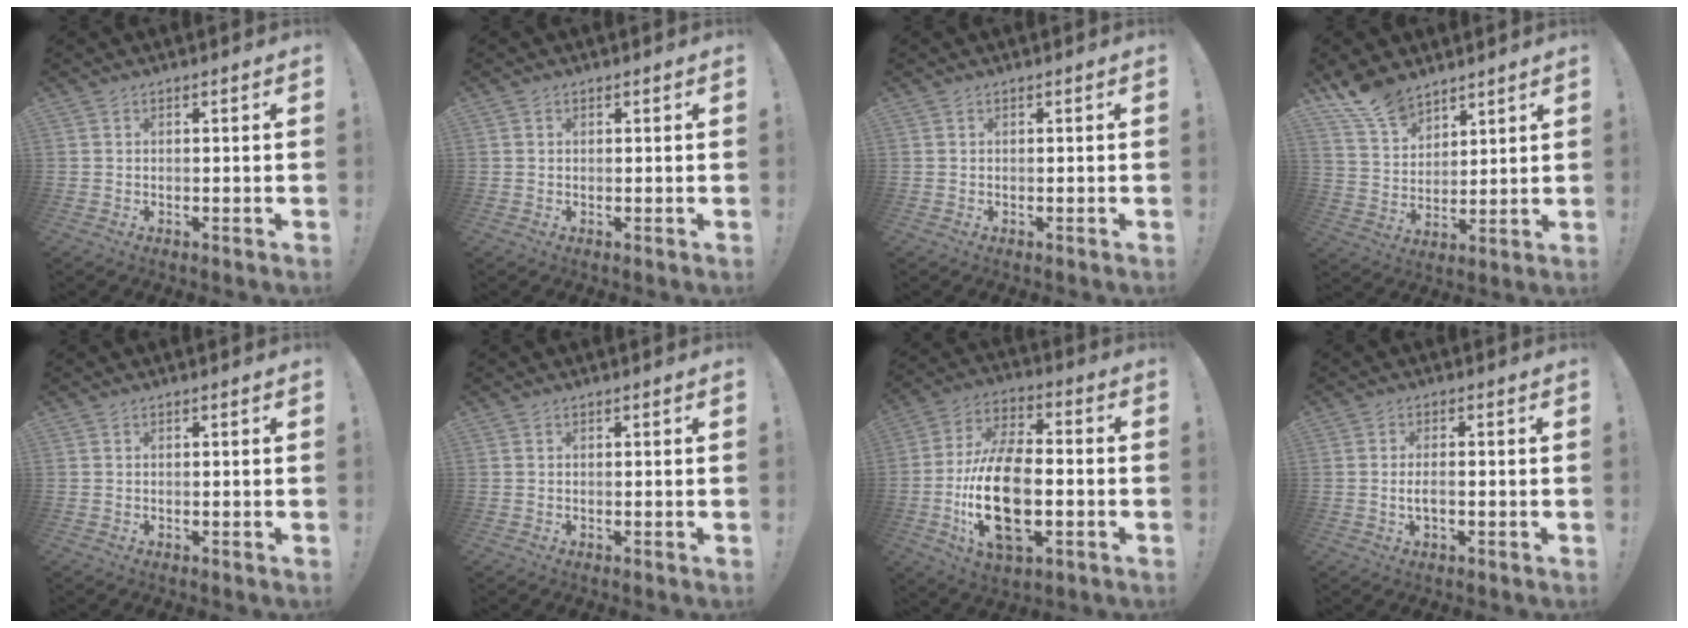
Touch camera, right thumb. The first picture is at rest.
{"total": 0.0}
{"total": 0.0}
{"total": 11.3, "force": [9.2, 5.4, 3.7], "torque": [-0.072, -0.061, 0.178]}
{"total": 0.0}
{"total": 0.0}
{"total": 21.5, "force": [-4.6, 11.7, 17.5], "torque": [-0.345, 0.015, -0.073]}
{"total": 3.0, "force": [-0.8, 0.9, 2.7], "torque": [-0.060, 0.004, -0.016]}